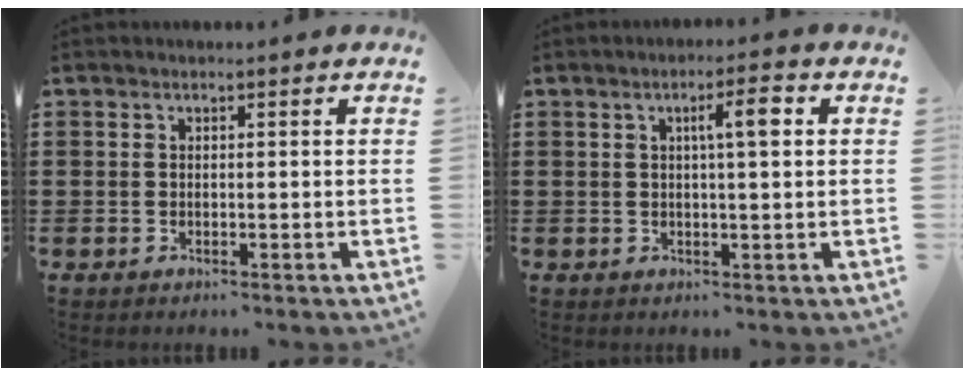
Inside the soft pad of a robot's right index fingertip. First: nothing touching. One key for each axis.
{"total": 4.0, "fx": 1.0, "fy": 0.7, "fz": 3.8, "tx": -0.060, "ty": 0.003, "tz": 0.009}